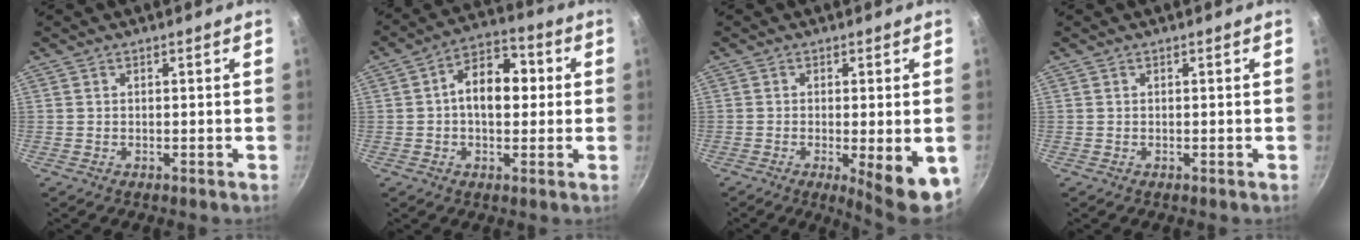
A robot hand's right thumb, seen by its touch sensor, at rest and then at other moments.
{"total": 10.9, "force": [0.8, 6.8, 8.4], "torque": [-0.107, 0.025, 0.004]}
{"total": 10.4, "force": [-3.8, 2.5, 9.4], "torque": [-0.121, -0.018, -0.049]}
{"total": 0.0}